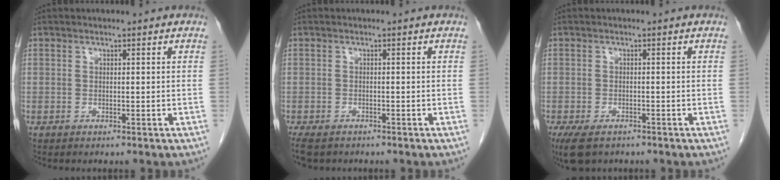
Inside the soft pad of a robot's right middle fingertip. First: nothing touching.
{"total": 4.4, "force": [-3.5, 2.0, 1.8], "torque": [-0.032, -0.008, -0.056]}
{"total": 5.1, "force": [-3.6, 2.3, 2.7], "torque": [-0.055, -0.010, -0.058]}